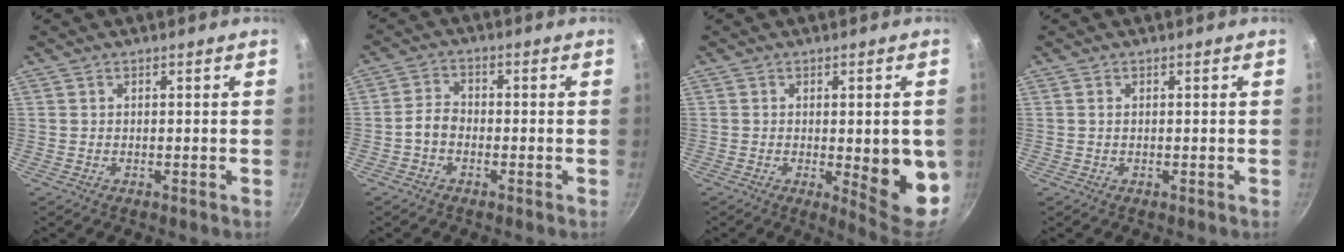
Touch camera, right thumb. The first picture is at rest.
{"total": 3.5, "force": [-1.5, 2.4, 2.1], "torque": [-0.037, 0.025, -0.036]}
{"total": 12.6, "force": [-1.5, 4.2, 11.8], "torque": [-0.120, -0.015, -0.013]}
{"total": 0.5, "force": [0.1, 0.3, 0.5], "torque": [-0.009, 0.001, 0.002]}